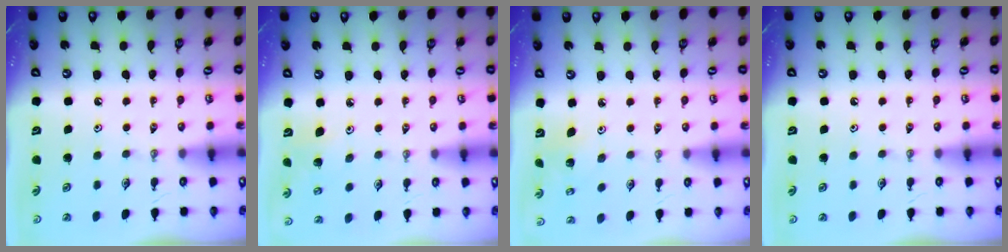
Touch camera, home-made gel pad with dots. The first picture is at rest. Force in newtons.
{"total": 6.1, "press": 5.9, "slide": 1.5}
{"total": 2.2, "press": 2.2, "slide": 0.2}
{"total": 0.0}